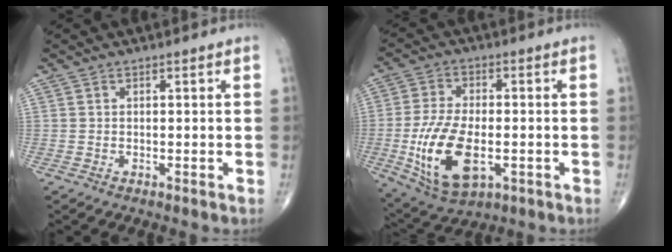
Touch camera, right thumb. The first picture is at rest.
{"total": 15.0, "force": [-3.3, 7.8, 12.4], "torque": [-0.241, -0.001, -0.047]}